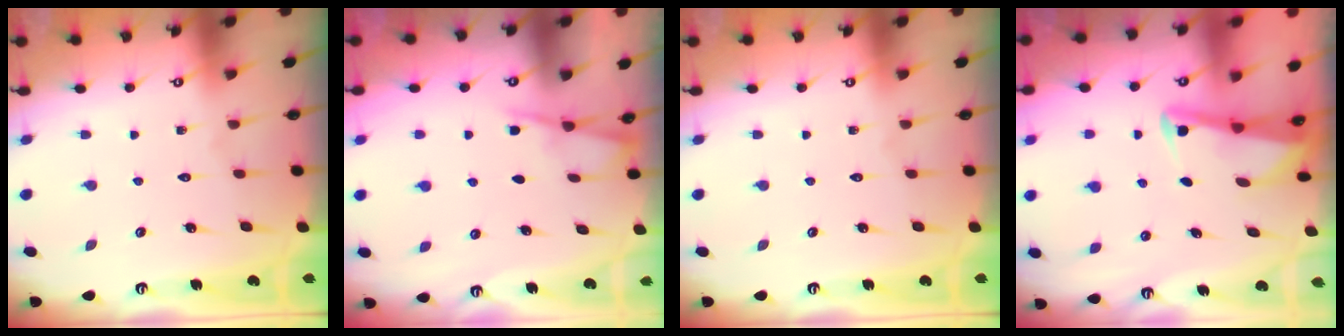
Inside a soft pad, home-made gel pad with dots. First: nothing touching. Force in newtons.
{"total": 2.8, "press": 2.8, "slide": 0.3}
{"total": 0.0}
{"total": 2.9, "press": 2.9, "slide": 0.4}